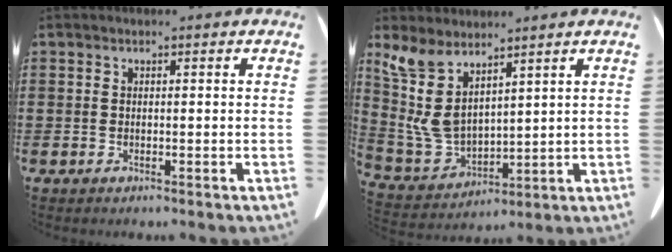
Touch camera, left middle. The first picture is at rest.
{"total": 8.8, "force": [4.7, 5.0, 5.5], "torque": [-0.158, -0.024, 0.086]}